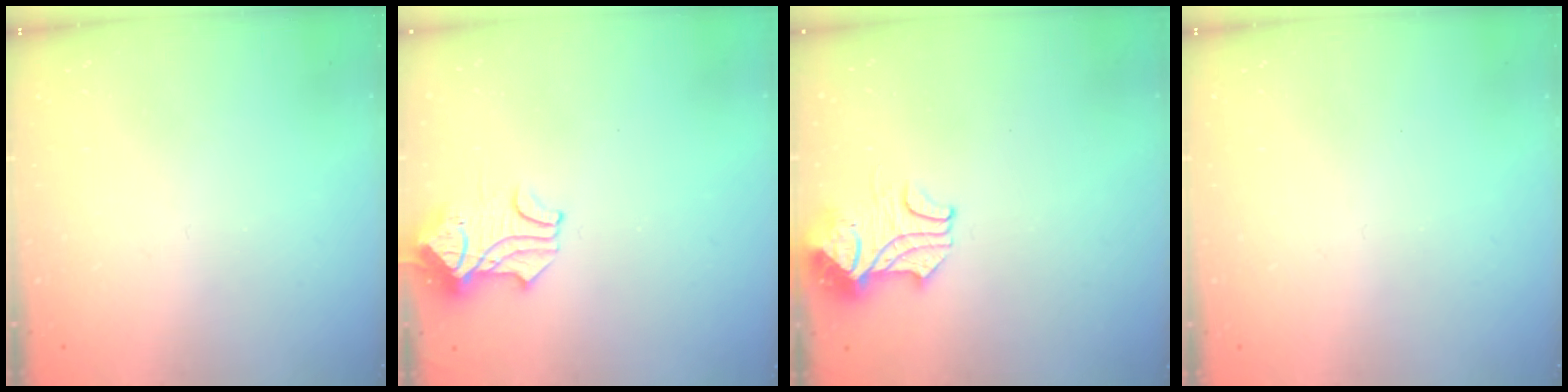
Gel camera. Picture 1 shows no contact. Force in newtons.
{"total": 2.1, "press": 2.0, "slide": 0.6}
{"total": 2.4, "press": 2.2, "slide": 0.9}
{"total": 0.0}